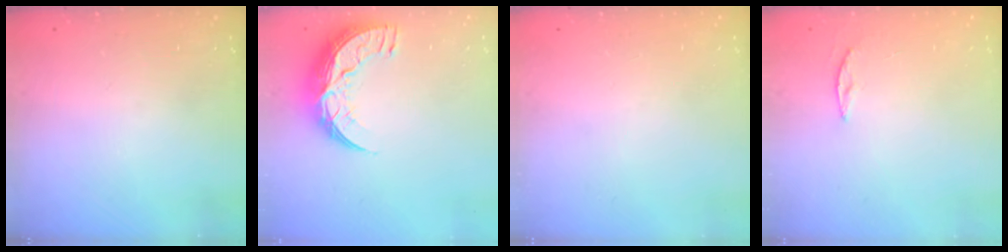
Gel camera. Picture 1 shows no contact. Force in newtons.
{"total": 11.9, "press": 11.9, "slide": 0.8}
{"total": 0.0}
{"total": 3.5, "press": 3.5, "slide": 0.4}